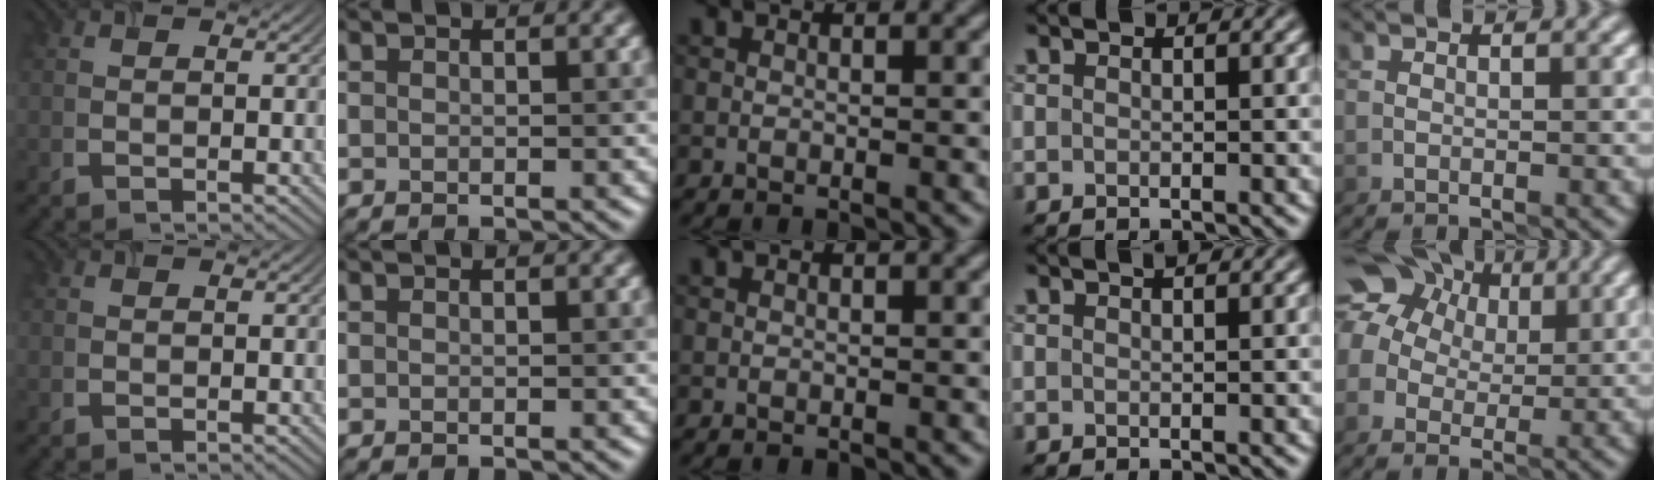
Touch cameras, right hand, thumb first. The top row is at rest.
{"ring": {"total": 0.7, "force": [0.5, 0.1, 0.4], "torque": [-0.005, 0.001, 0.009]}, "little": {"total": 10.4, "force": [4.1, 8.2, 4.9], "torque": [-0.088, 0.038, 0.050]}}